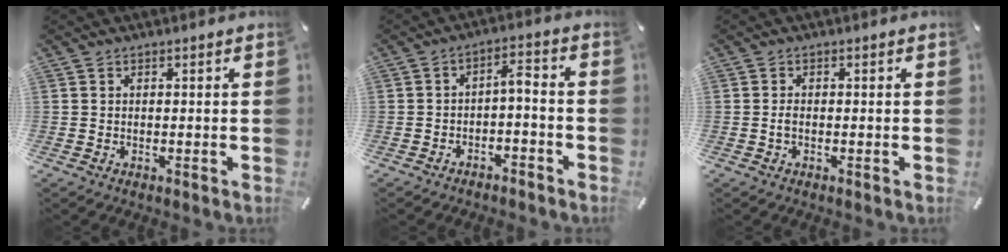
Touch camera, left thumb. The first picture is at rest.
{"total": 4.3, "force": [-2.8, 1.7, 2.8], "torque": [-0.050, 0.023, -0.055]}
{"total": 1.3, "force": [-0.3, 0.5, 1.1], "torque": [-0.022, 0.001, -0.007]}